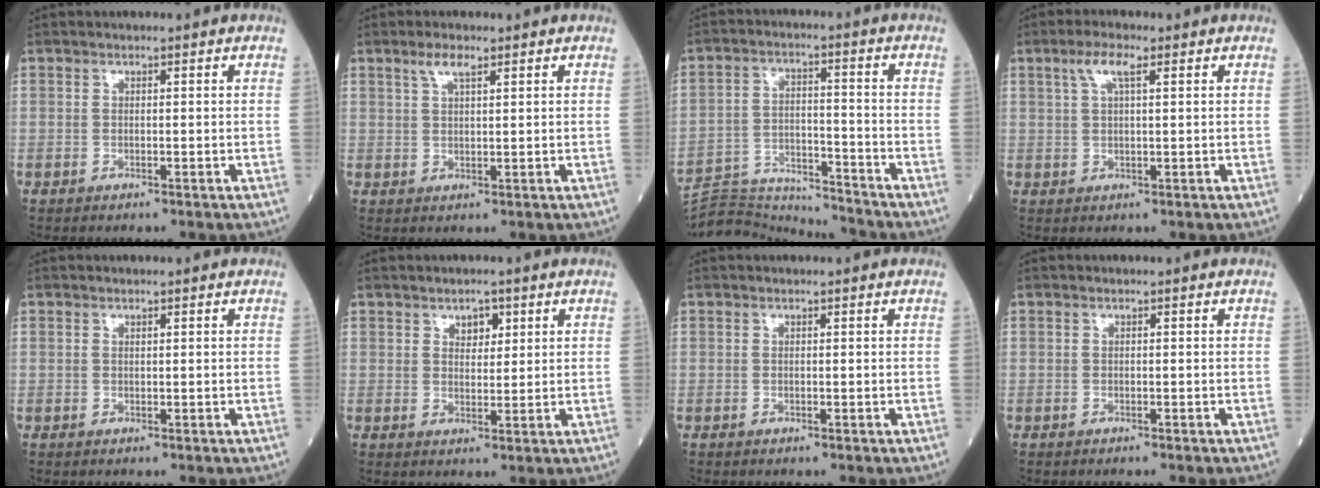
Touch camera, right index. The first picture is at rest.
{"total": 2.8, "force": [1.9, 0.5, 2.0], "torque": [-0.044, 0.006, 0.039]}
{"total": 14.2, "force": [-14.2, 0.2, 1.3], "torque": [-0.027, 0.018, -0.222]}
{"total": 3.7, "force": [1.9, 0.7, 3.1], "torque": [-0.068, 0.012, 0.039]}
{"total": 0.0}
{"total": 2.7, "force": [1.5, 1.6, 1.5], "torque": [-0.020, 0.001, 0.027]}
{"total": 0.0}
{"total": 0.7, "force": [-0.5, 0.0, 0.4], "torque": [-0.006, 0.001, -0.005]}